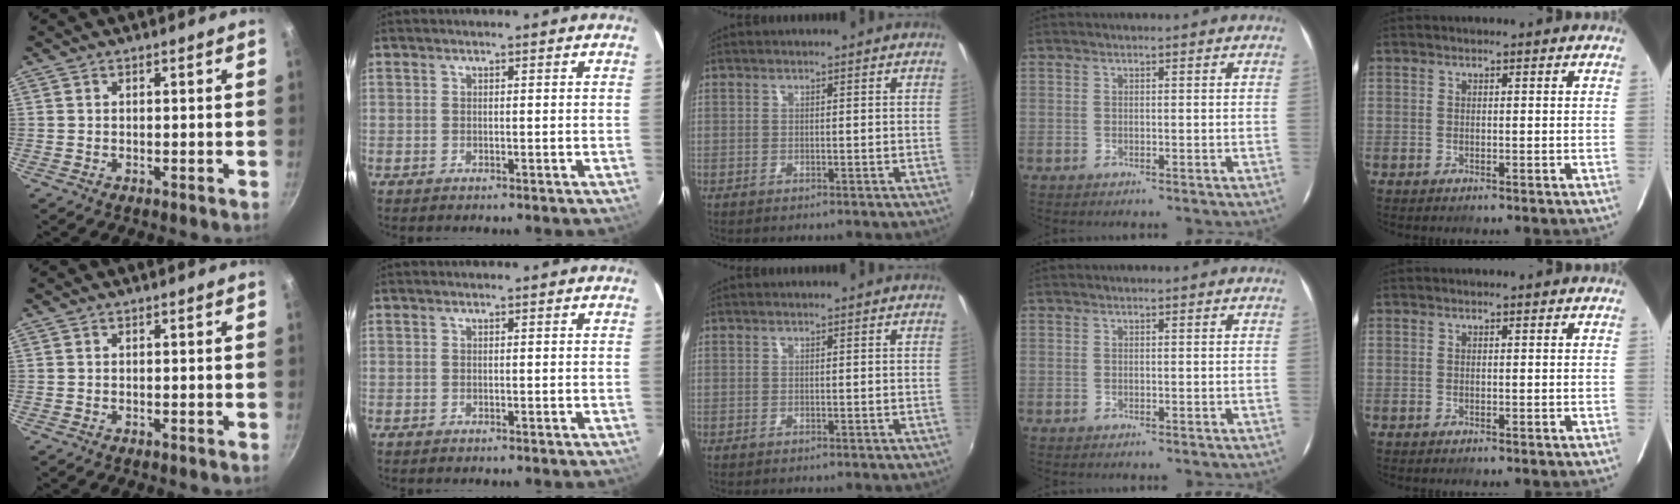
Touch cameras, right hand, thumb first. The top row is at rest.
{}